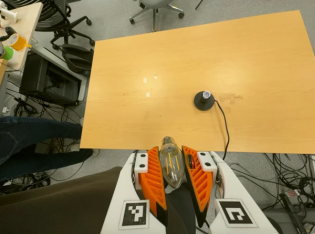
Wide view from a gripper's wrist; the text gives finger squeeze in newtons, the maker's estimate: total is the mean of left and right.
{"total": 12.8, "left": 14.2, "right": 11.4}